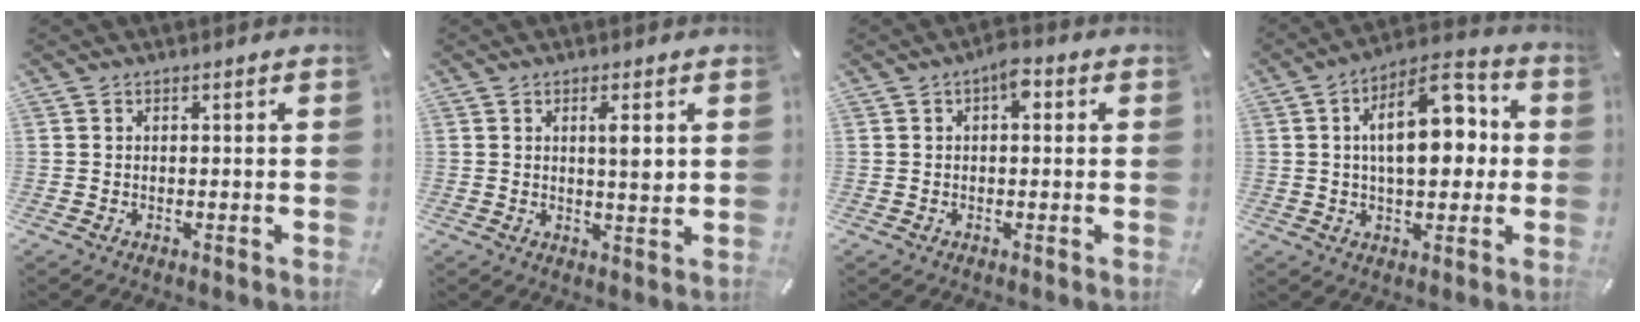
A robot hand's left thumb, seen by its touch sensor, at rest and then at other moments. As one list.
[{"total": 4.6, "force": [1.4, 1.0, 4.2], "torque": [-0.071, -0.006, 0.018]}, {"total": 3.7, "force": [0.8, 1.9, 3.1], "torque": [-0.041, 0.002, 0.005]}, {"total": 15.2, "force": [2.7, 8.1, 12.5], "torque": [-0.182, -0.002, 0.041]}]